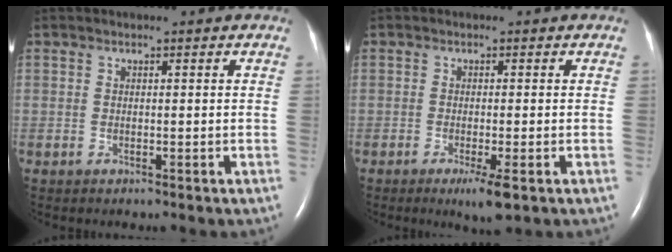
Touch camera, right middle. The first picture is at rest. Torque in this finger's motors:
{"motor_torque": [0.54, -0.29, 0.28, 0.06]}